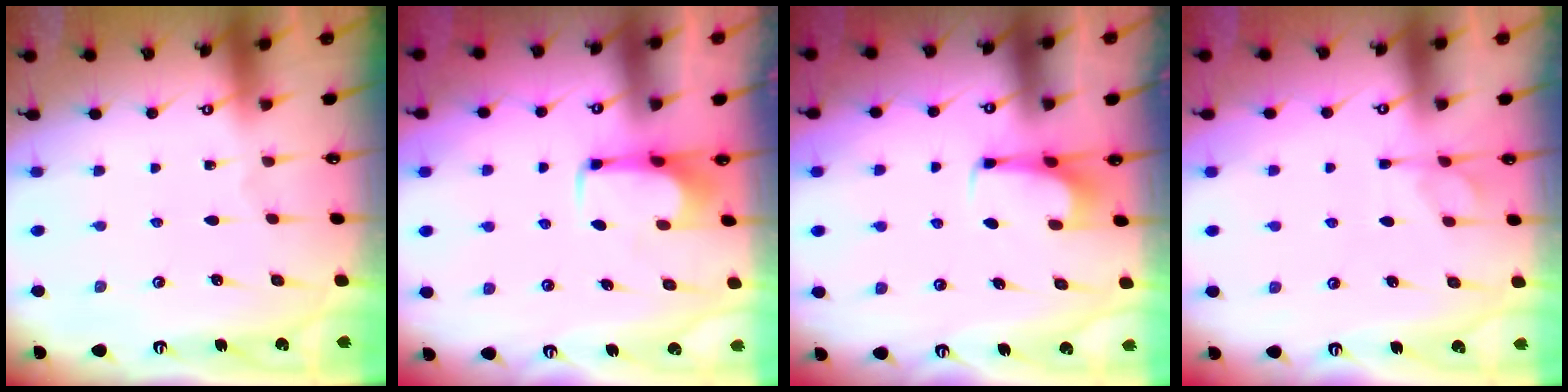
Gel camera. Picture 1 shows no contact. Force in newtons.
{"total": 2.0, "press": 2.0, "slide": 0.2}
{"total": 2.1, "press": 2.1, "slide": 0.1}
{"total": 2.9, "press": 2.6, "slide": 1.4}